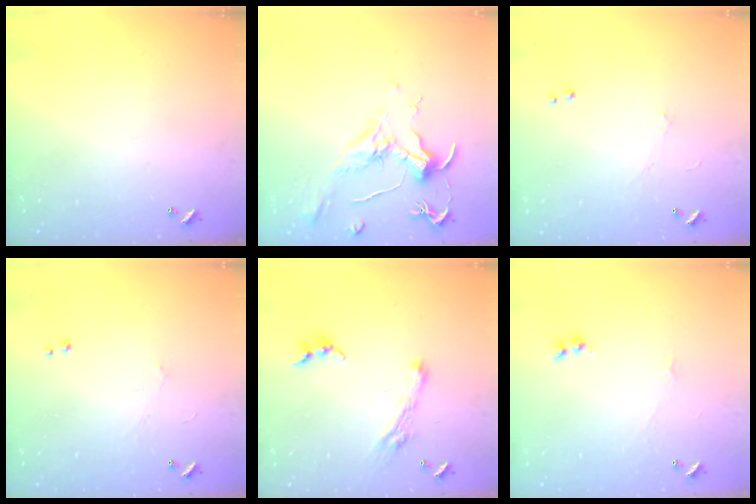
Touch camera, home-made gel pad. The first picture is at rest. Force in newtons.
{"total": 2.0, "press": 1.7, "slide": 0.9}
{"total": 1.0, "press": 0.9, "slide": 0.5}
{"total": 1.0, "press": 0.9, "slide": 0.5}
{"total": 5.0, "press": 5.0, "slide": 0.8}
{"total": 1.6, "press": 1.5, "slide": 0.4}